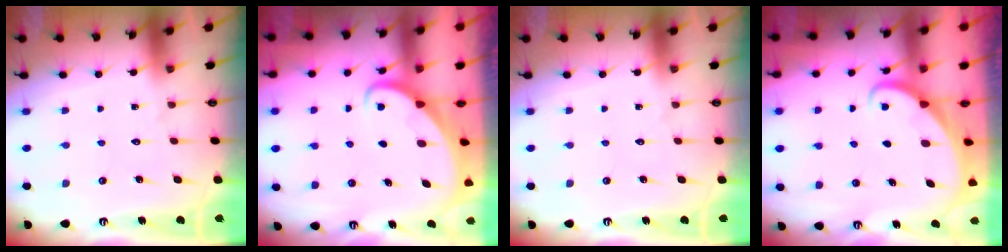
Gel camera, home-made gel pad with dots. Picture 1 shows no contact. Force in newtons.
{"total": 2.3, "press": 2.3, "slide": 0.3}
{"total": 0.0}
{"total": 2.1, "press": 2.1, "slide": 0.2}